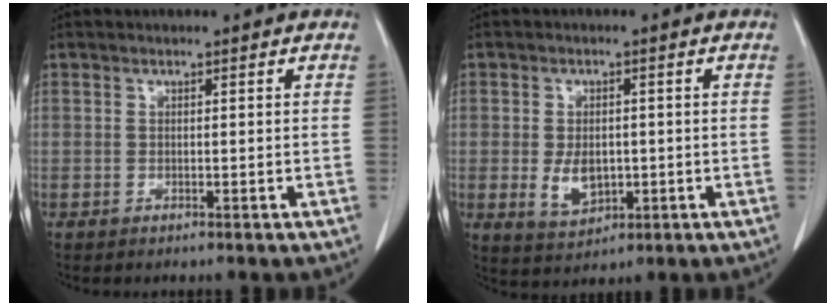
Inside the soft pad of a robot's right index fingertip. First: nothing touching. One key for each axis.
{"total": 5.3, "fx": -0.7, "fy": 3.4, "fz": 4.0, "tx": -0.074, "ty": -0.003, "tz": 0.001}